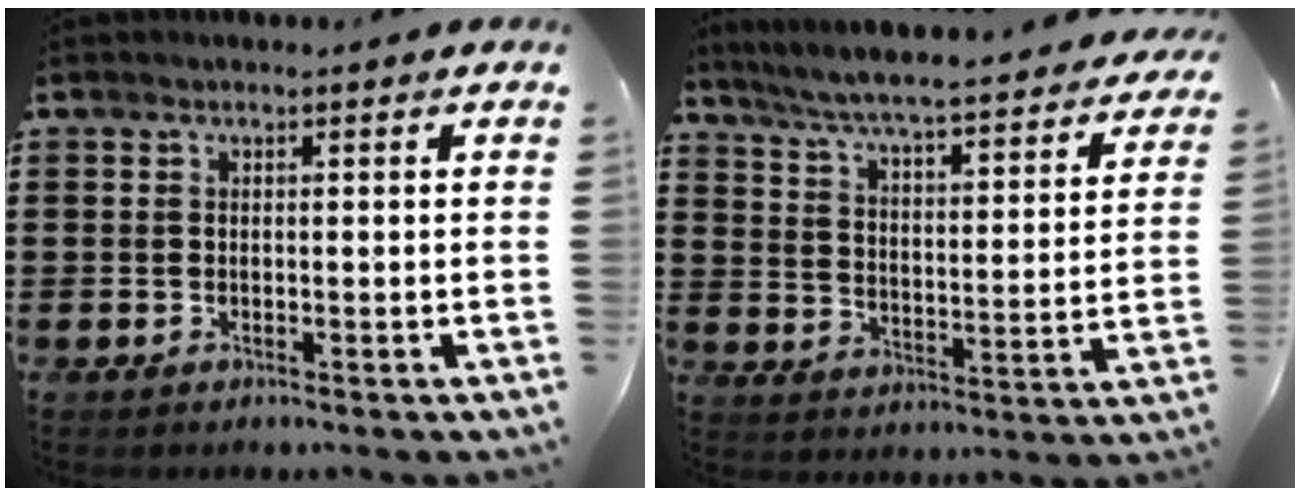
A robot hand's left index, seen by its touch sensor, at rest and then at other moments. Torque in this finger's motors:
{"motor_torque": [2.14, 0.00, 0.50, 0.21]}